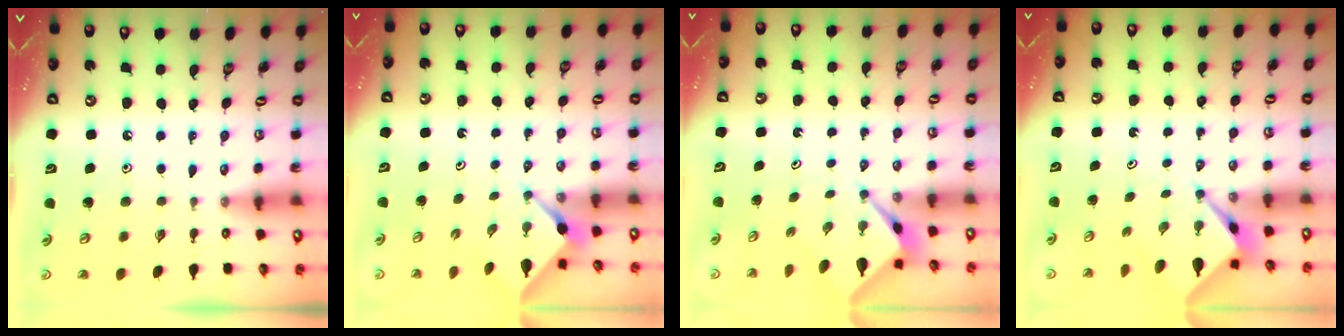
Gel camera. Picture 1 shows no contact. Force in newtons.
{"total": 2.4, "press": 2.4, "slide": 0.3}
{"total": 2.5, "press": 2.5, "slide": 0.1}
{"total": 3.2, "press": 3.2, "slide": 0.1}